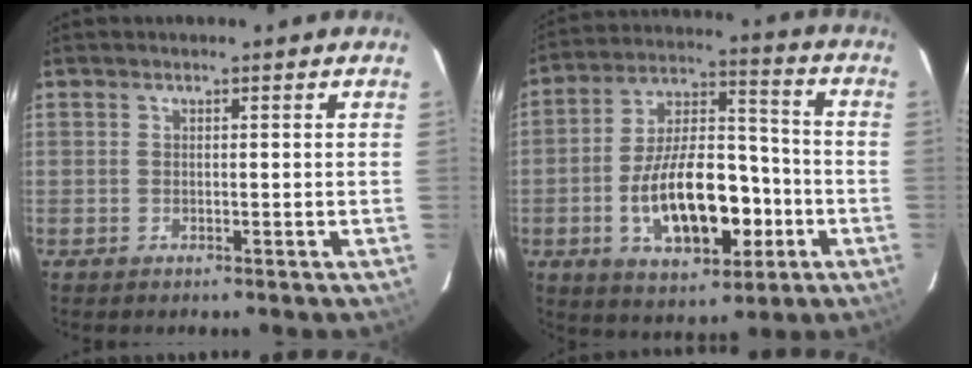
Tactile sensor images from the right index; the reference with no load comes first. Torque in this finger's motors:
{"motor_torque": [1.25, -0.89, 1.06, 0.21]}